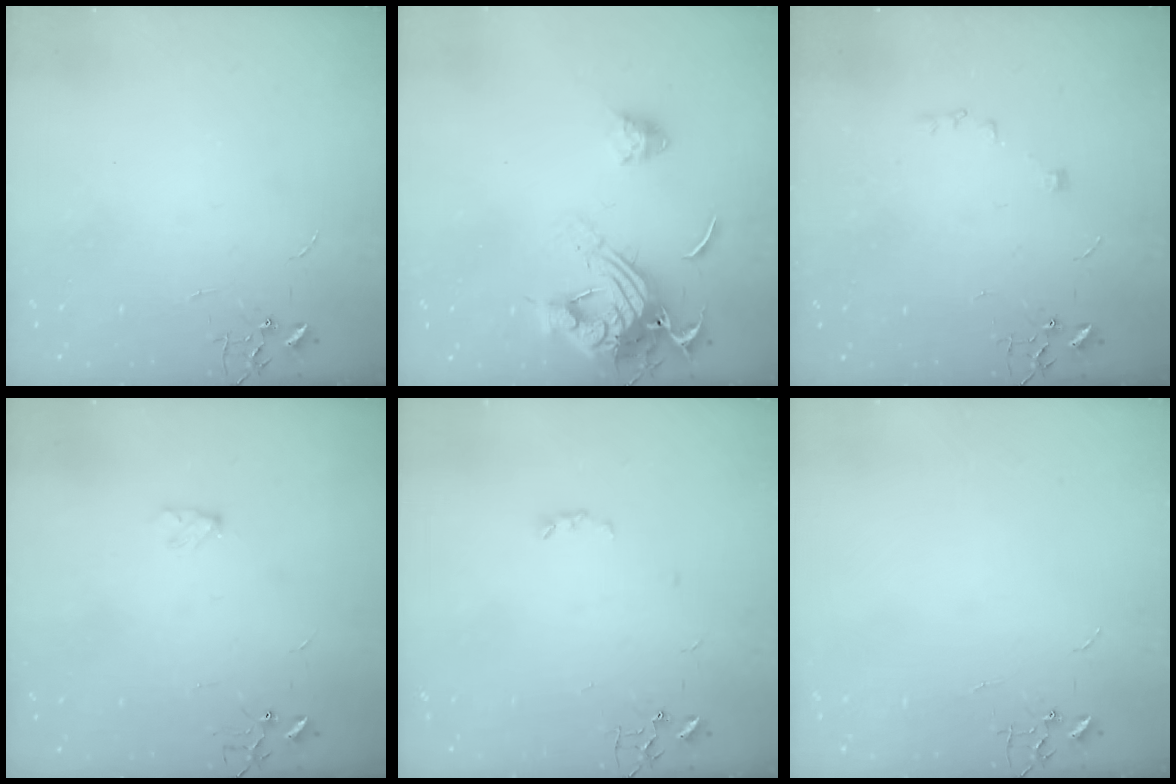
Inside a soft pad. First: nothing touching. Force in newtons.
{"total": 15.5, "press": 15.4, "slide": 1.9}
{"total": 6.1, "press": 6.0, "slide": 0.9}
{"total": 3.9, "press": 3.9, "slide": 0.7}
{"total": 3.2, "press": 3.2, "slide": 0.5}
{"total": 0.0}